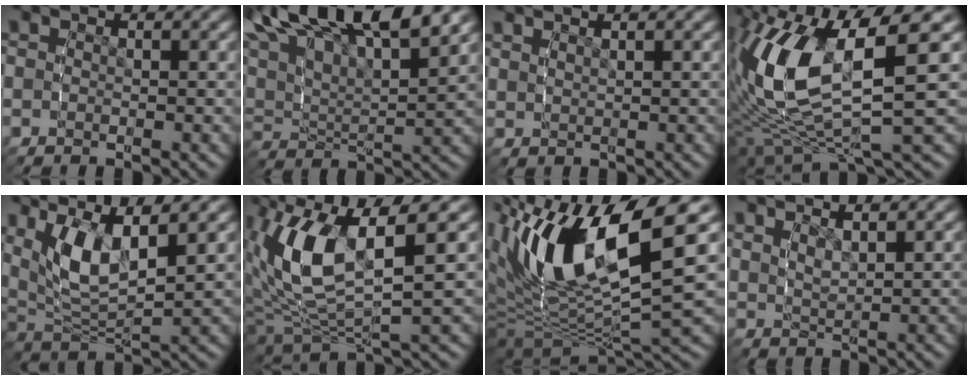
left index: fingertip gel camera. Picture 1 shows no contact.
{"total": 10.8, "force": [5.4, 6.0, 7.2], "torque": [-0.150, 0.007, 0.078]}
{"total": 2.2, "force": [1.7, 0.8, 1.2], "torque": [-0.020, 0.005, 0.030]}
{"total": 13.1, "force": [-0.6, 7.9, 10.5], "torque": [-0.238, -0.039, 0.010]}
{"total": 8.8, "force": [2.6, 5.7, 6.2], "torque": [-0.152, -0.005, 0.044]}
{"total": 9.8, "force": [0.9, 5.7, 7.9], "torque": [-0.189, -0.022, 0.026]}
{"total": 14.2, "force": [0.4, 8.3, 11.6], "torque": [-0.239, -0.020, 0.013]}
{"total": 4.0, "force": [2.3, 2.0, 2.6], "torque": [-0.051, 0.001, 0.038]}